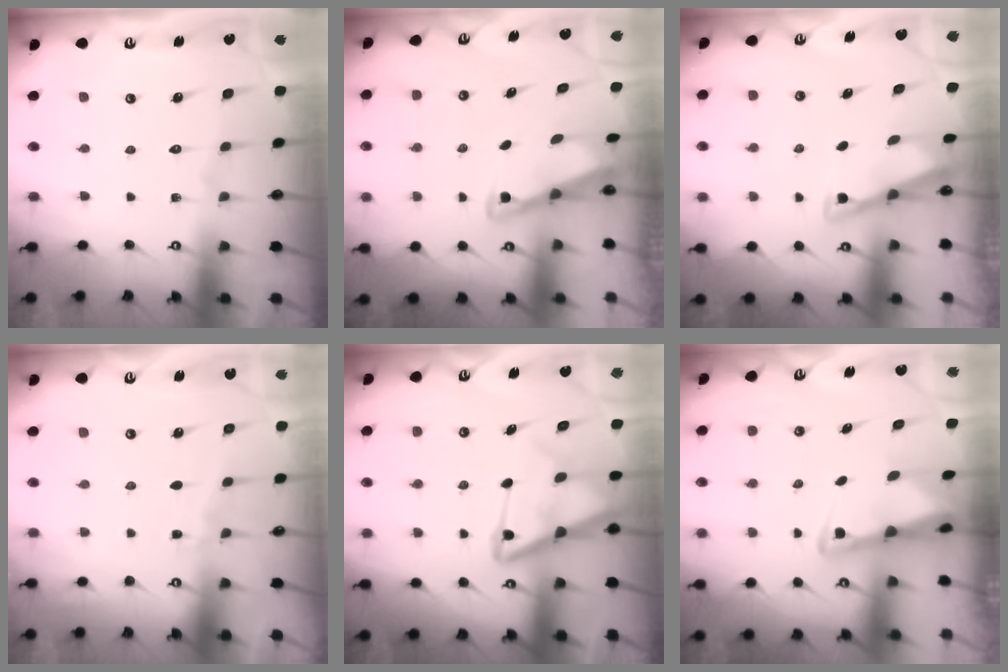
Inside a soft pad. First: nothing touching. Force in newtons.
{"total": 2.9, "press": 2.9, "slide": 0.4}
{"total": 2.8, "press": 2.8, "slide": 0.4}
{"total": 4.0, "press": 4.0, "slide": 0.6}
{"total": 11.9, "press": 11.8, "slide": 1.4}
{"total": 2.8, "press": 2.7, "slide": 0.6}